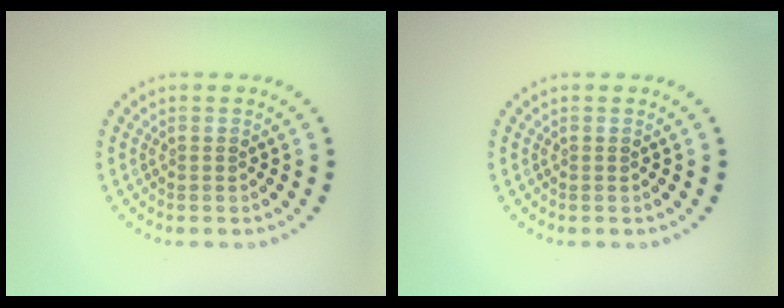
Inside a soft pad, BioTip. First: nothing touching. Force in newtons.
{"total": 0.0}